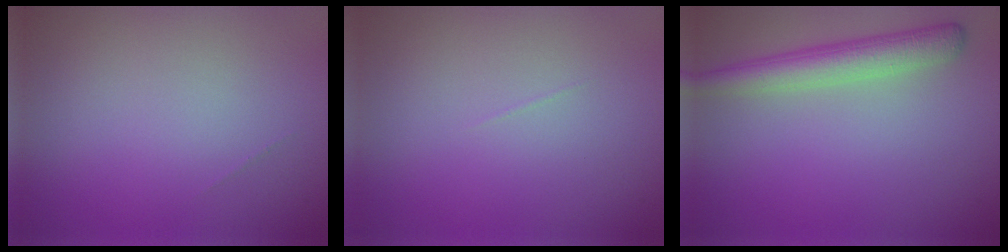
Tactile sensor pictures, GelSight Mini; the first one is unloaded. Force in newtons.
{"total": 0.0}
{"total": 3.8, "press": 3.8, "slide": 0.2}